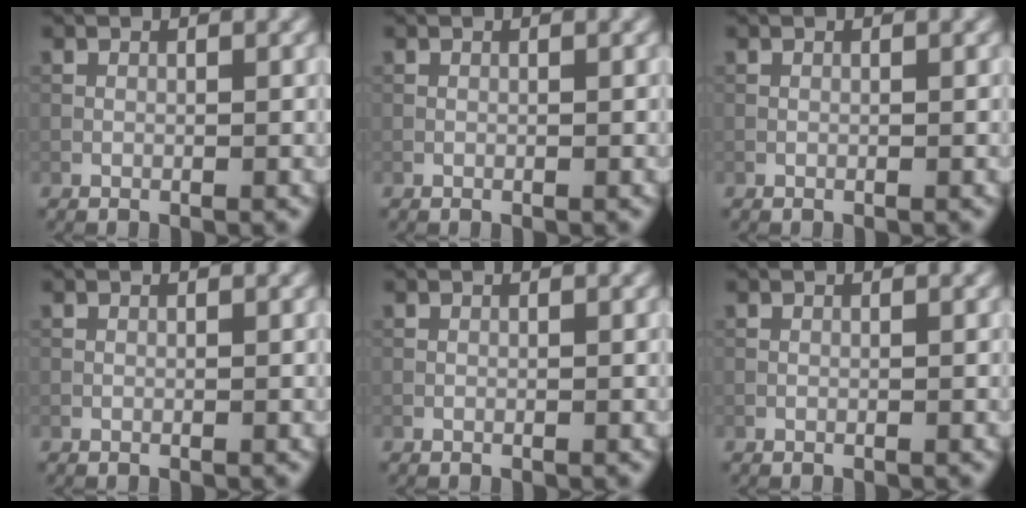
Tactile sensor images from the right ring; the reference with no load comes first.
{"total": 0.0}
{"total": 0.0}
{"total": 0.0}
{"total": 0.0}
{"total": 0.0}